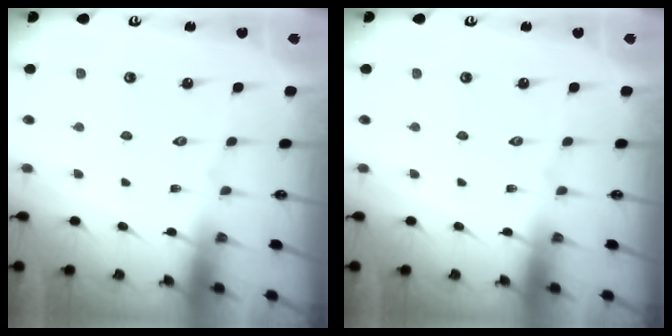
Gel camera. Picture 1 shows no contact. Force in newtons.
{"total": 0.0}